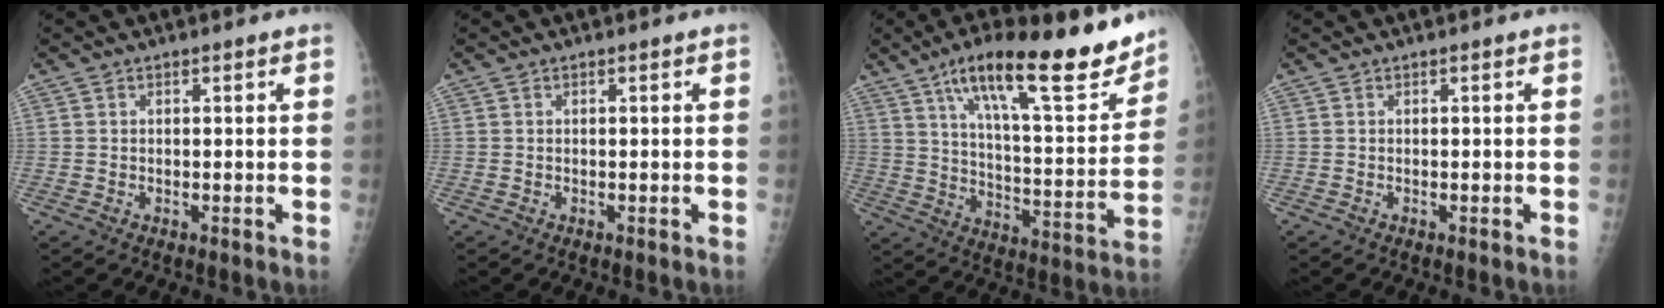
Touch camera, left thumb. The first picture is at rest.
{"total": 0.0}
{"total": 23.7, "force": [15.9, 6.2, 16.5], "torque": [-0.218, -0.059, 0.254]}
{"total": 0.0}